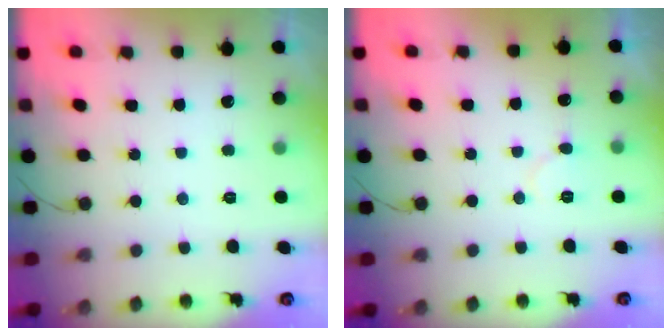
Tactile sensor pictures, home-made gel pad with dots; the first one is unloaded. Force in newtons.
{"total": 5.4, "press": 5.4, "slide": 0.5}